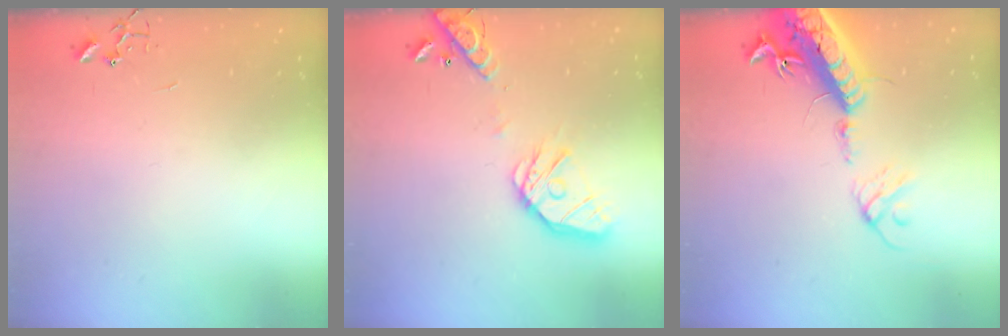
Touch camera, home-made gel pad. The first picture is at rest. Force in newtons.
{"total": 17.6, "press": 17.3, "slide": 2.8}
{"total": 22.7, "press": 22.1, "slide": 4.9}